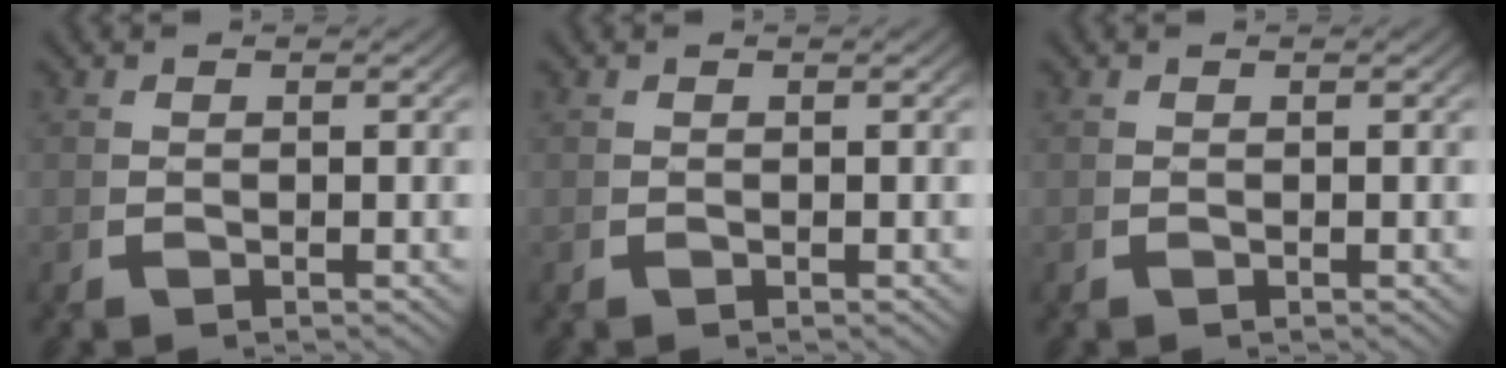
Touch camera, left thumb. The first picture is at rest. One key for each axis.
{"total": 0.0}
{"total": 0.0}